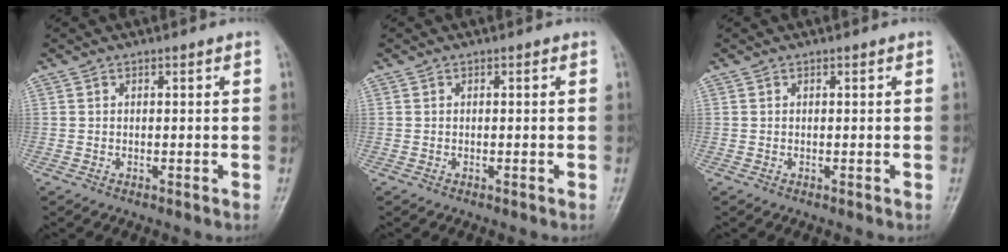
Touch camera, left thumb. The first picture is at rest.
{"total": 0.0}
{"total": 0.0}